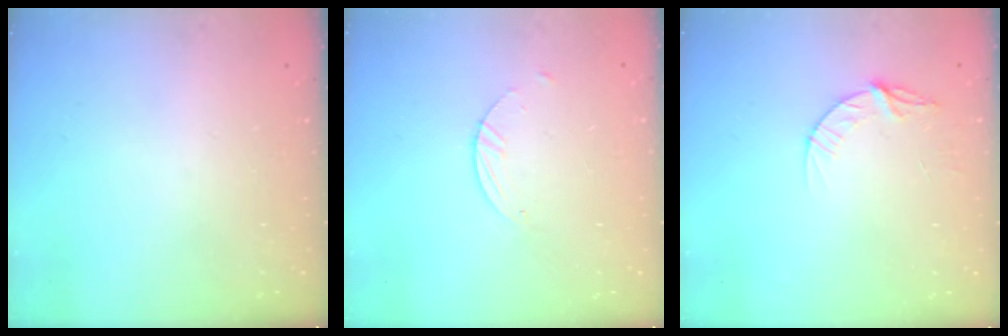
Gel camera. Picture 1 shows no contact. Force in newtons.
{"total": 1.8, "press": 1.8, "slide": 0.1}
{"total": 5.6, "press": 5.6, "slide": 0.6}